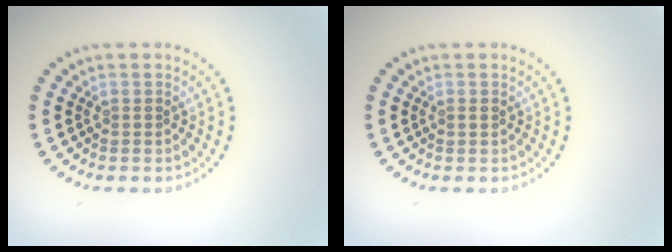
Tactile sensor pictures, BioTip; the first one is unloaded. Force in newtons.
{"total": 0.8, "press": 0.8, "slide": 0.1}